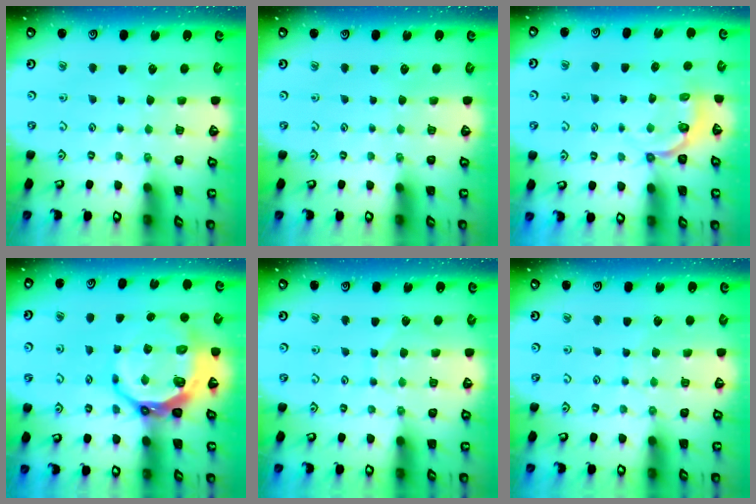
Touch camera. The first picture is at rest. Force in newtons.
{"total": 0.0}
{"total": 4.0, "press": 3.1, "slide": 2.5}
{"total": 14.0, "press": 13.2, "slide": 4.7}
{"total": 4.7, "press": 4.6, "slide": 0.6}
{"total": 3.7, "press": 3.6, "slide": 0.5}